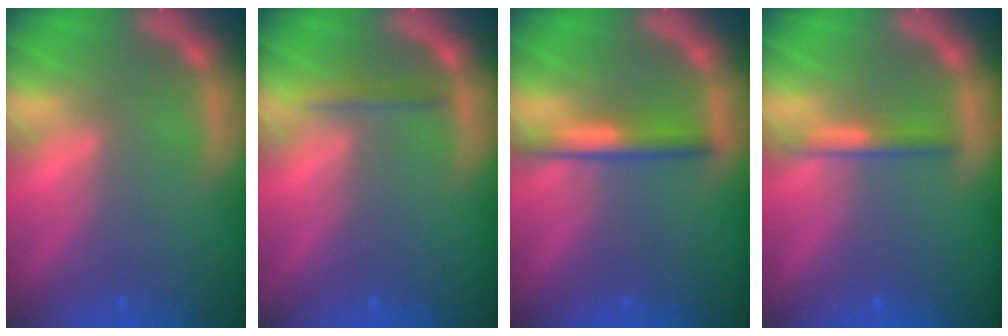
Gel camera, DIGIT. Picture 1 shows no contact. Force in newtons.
{"total": 1.4}
{"total": 3.0}
{"total": 1.9}